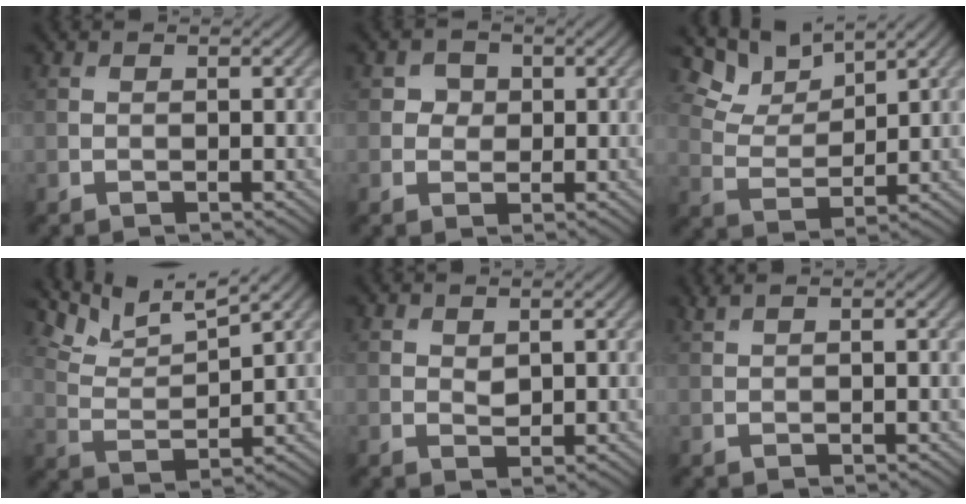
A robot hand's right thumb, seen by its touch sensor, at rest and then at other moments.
{"total": 2.0, "force": [0.4, 1.9, 0.6], "torque": [-0.005, -0.002, 0.002]}
{"total": 8.1, "force": [6.5, 2.8, 4.0], "torque": [-0.093, -0.001, 0.128]}
{"total": 7.3, "force": [5.7, 1.7, 4.3], "torque": [-0.101, 0.009, 0.112]}
{"total": 1.2, "force": [0.7, 0.7, 0.7], "torque": [-0.015, -0.003, 0.016]}
{"total": 1.1, "force": [0.9, 0.1, 0.6], "torque": [-0.020, 0.009, 0.018]}